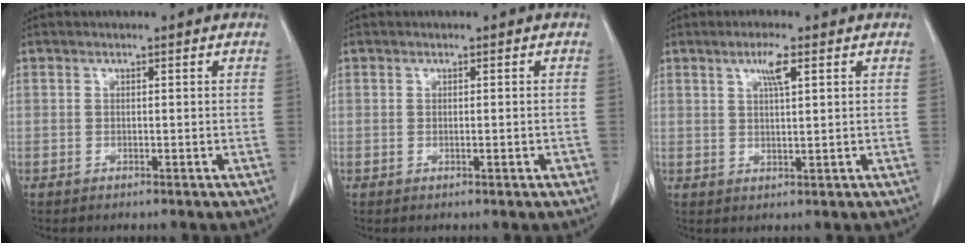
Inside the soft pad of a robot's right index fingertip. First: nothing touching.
{"total": 1.1, "force": [-0.3, 0.2, 1.1], "torque": [-0.020, -0.002, 0.000]}
{"total": 3.8, "force": [1.8, 0.3, 3.3], "torque": [-0.060, -0.001, 0.032]}